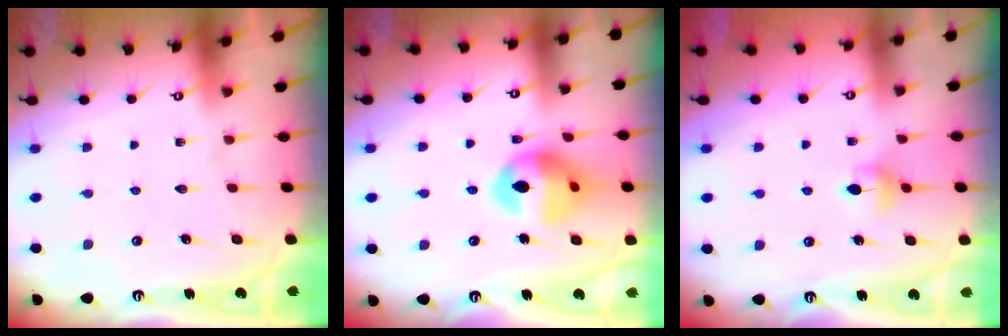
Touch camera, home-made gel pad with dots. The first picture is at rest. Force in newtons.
{"total": 14.3, "press": 13.5, "slide": 4.8}
{"total": 5.0, "press": 4.9, "slide": 0.9}